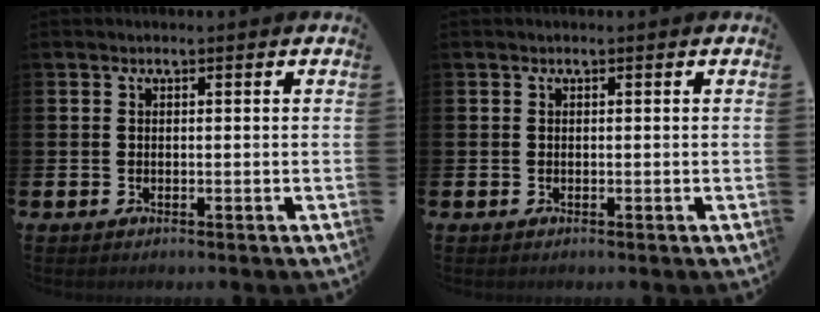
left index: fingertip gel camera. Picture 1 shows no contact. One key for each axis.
{"total": 0.0}